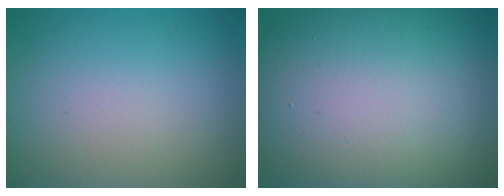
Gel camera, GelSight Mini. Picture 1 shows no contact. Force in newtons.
{"total": 18.9, "press": 18.9, "slide": 1.2}